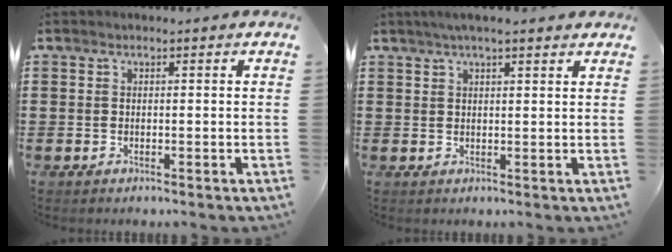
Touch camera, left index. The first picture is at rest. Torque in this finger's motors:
{"motor_torque": [1.38, -0.76, 0.37, 0.12]}